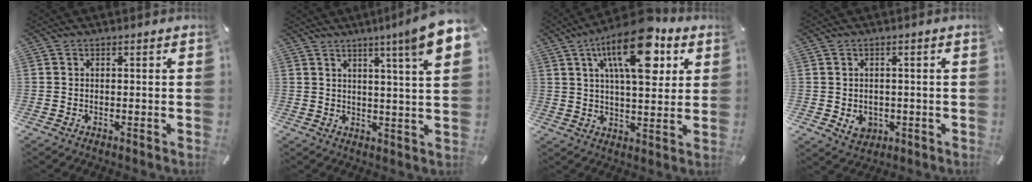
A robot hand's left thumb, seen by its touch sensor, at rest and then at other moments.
{"total": 11.0, "force": [5.9, 0.2, 9.3], "torque": [-0.135, -0.037, 0.088]}
{"total": 18.7, "force": [8.7, 8.1, 14.4], "torque": [-0.221, -0.022, 0.138]}
{"total": 4.1, "force": [-0.8, 3.7, 1.6], "torque": [-0.017, -0.001, -0.014]}